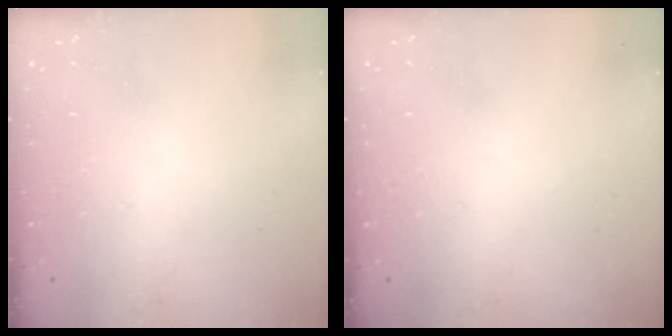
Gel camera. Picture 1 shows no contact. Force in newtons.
{"total": 0.0}